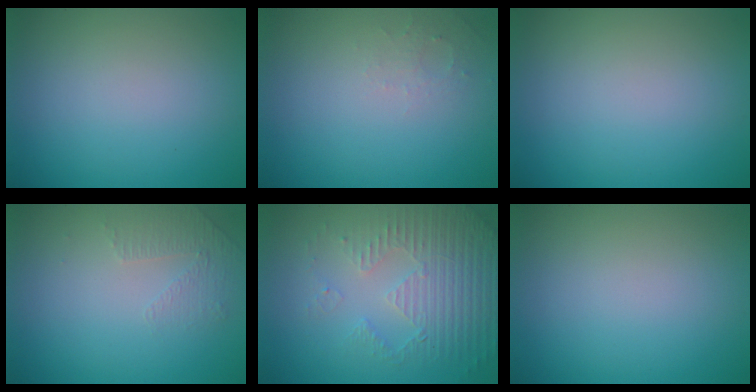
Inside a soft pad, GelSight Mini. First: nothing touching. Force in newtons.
{"total": 1.2, "press": 1.2, "slide": 0.3}
{"total": 0.0}
{"total": 1.4, "press": 0.8, "slide": 1.1}
{"total": 5.3, "press": 3.5, "slide": 4.0}
{"total": 0.0}